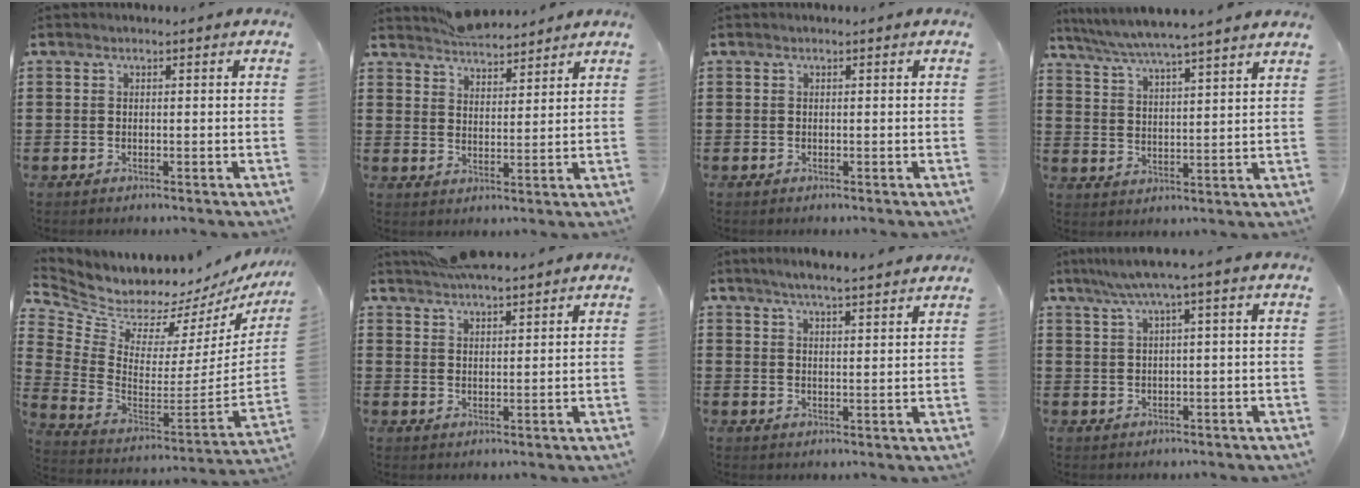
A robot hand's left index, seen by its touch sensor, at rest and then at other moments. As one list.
[{"total": 4.8, "force": [4.7, 1.1, 0.1], "torque": [-0.016, -0.009, 0.093]}, {"total": 0.0}, {"total": 5.4, "force": [5.0, -0.7, 1.9], "torque": [-0.056, -0.030, 0.085]}, {"total": 5.8, "force": [5.6, 1.6, 0.6], "torque": [-0.056, -0.067, 0.092]}, {"total": 4.8, "force": [4.5, 0.9, 1.4], "torque": [-0.039, -0.003, 0.086]}, {"total": 4.0, "force": [3.7, -0.4, 1.4], "torque": [-0.038, -0.008, 0.065]}, {"total": 3.4, "force": [1.2, -0.4, 3.2], "torque": [-0.062, -0.002, 0.019]}]